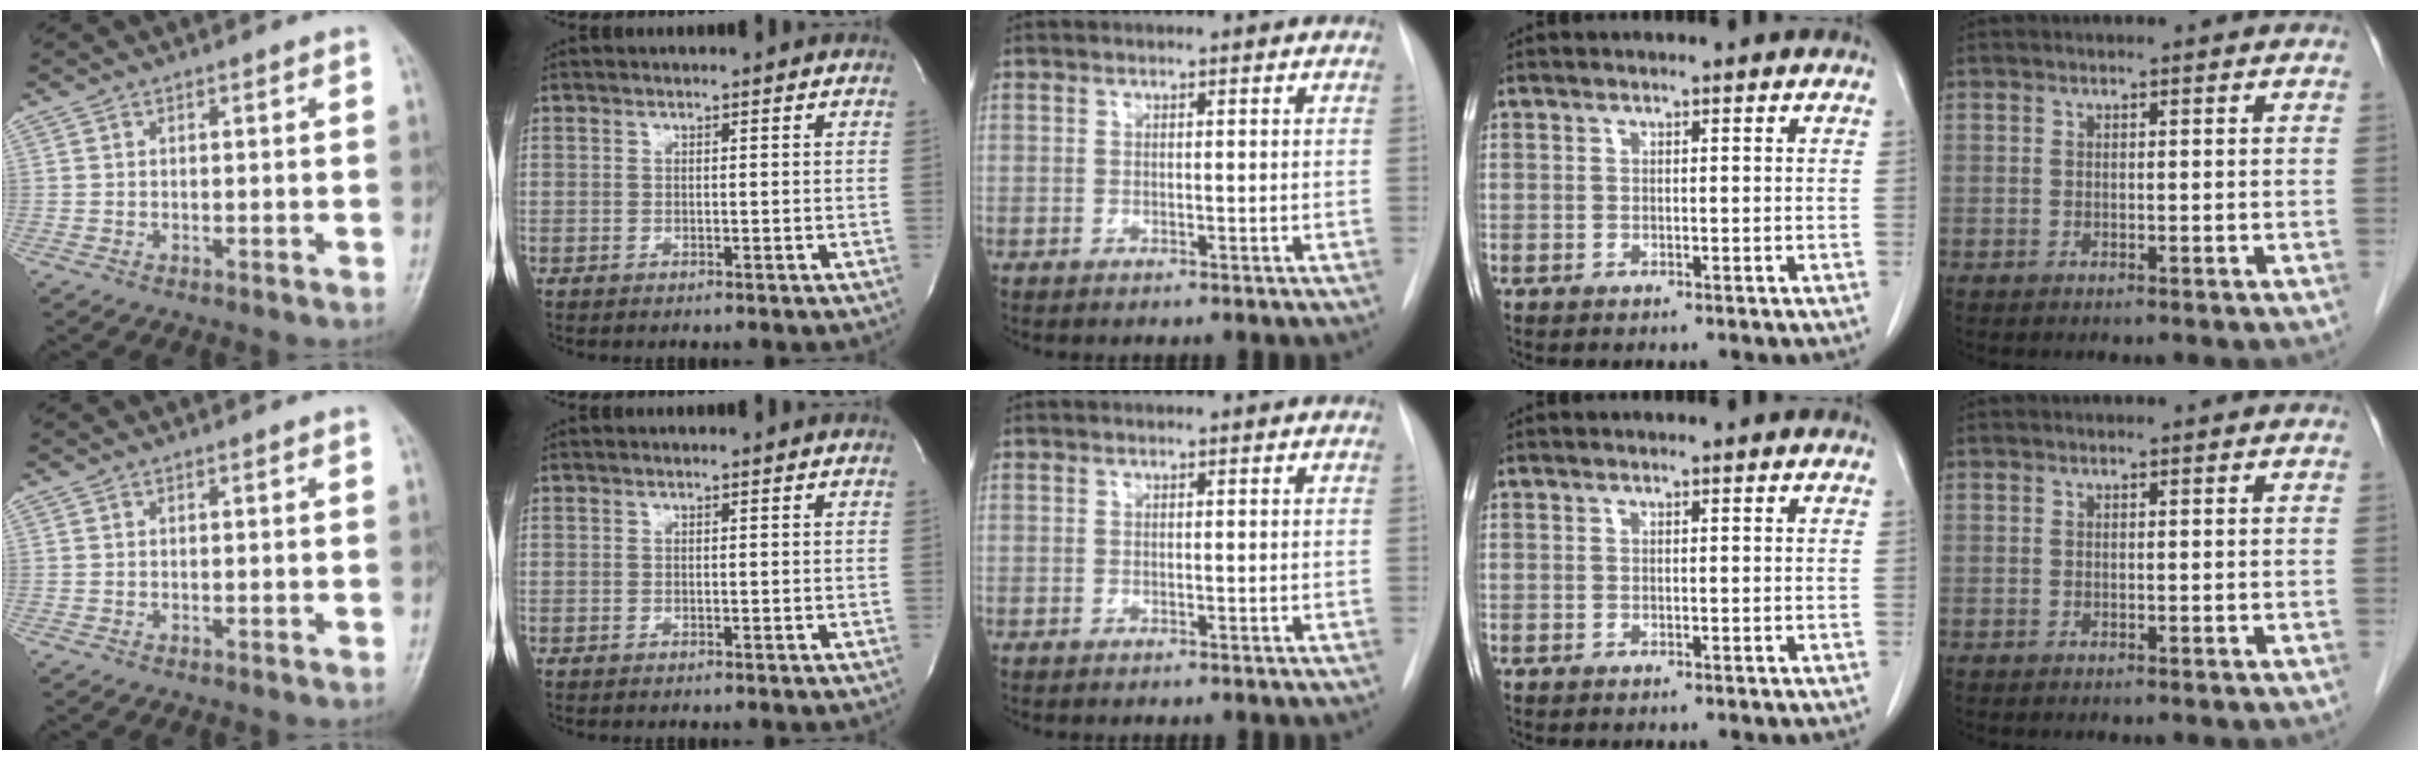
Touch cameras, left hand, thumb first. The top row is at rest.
{}